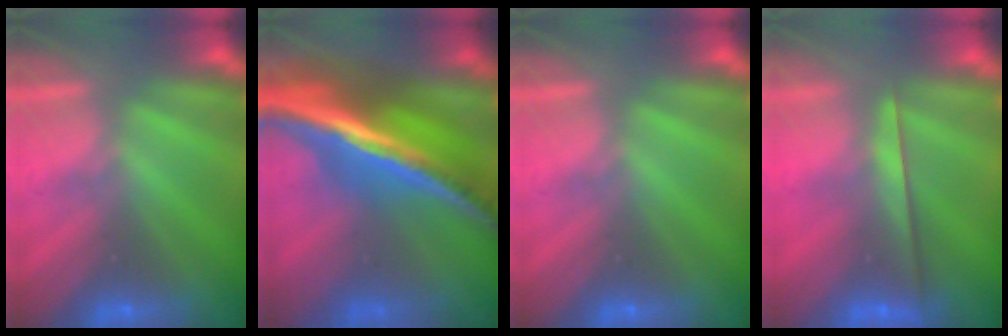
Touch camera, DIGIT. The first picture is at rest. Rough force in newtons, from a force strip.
{"total": 7.1}
{"total": 0.0}
{"total": 2.3}